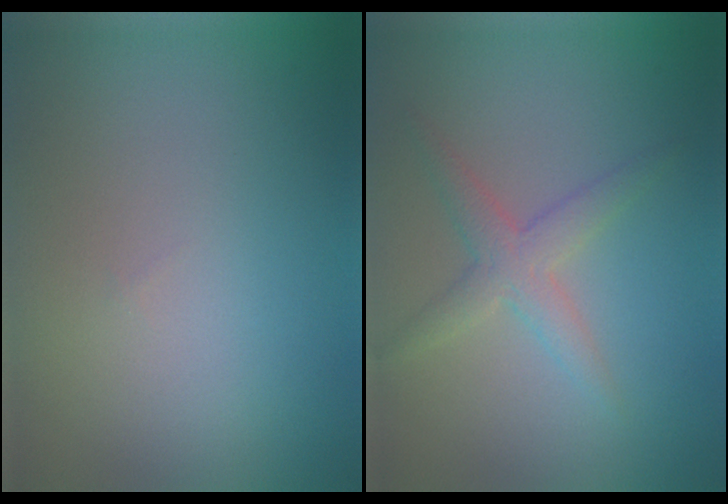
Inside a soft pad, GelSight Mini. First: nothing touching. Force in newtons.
{"total": 2.6, "press": 2.6, "slide": 0.2}